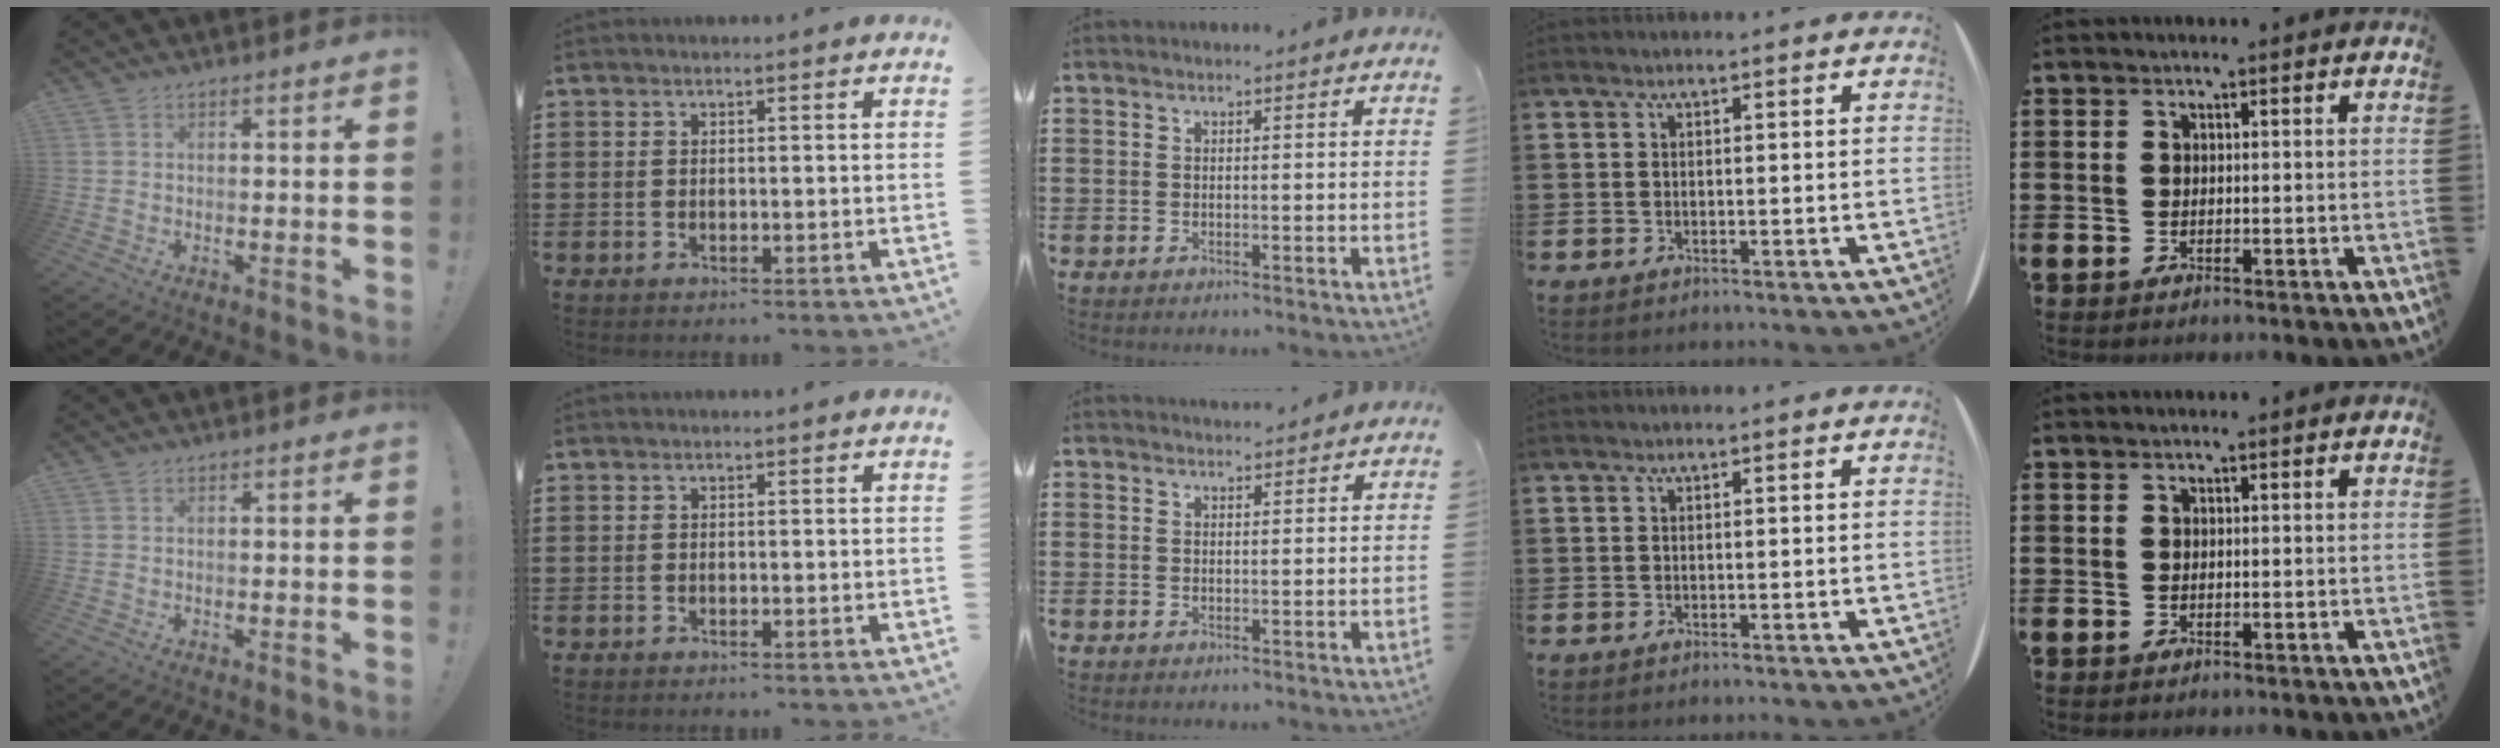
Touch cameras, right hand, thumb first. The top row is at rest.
{"middle": {"total": 1.4, "force": [1.3, 0.3, 0.0], "torque": [-0.004, 0.000, 0.026]}}